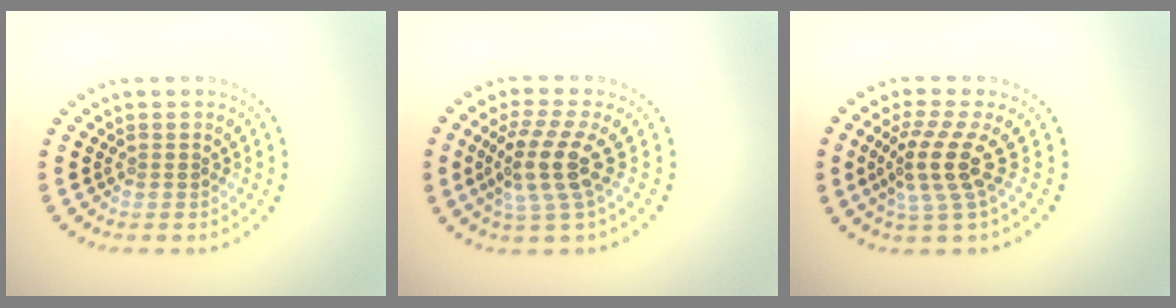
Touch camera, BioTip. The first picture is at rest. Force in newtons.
{"total": 4.1, "press": 3.1, "slide": 2.7}
{"total": 3.9, "press": 2.8, "slide": 2.8}